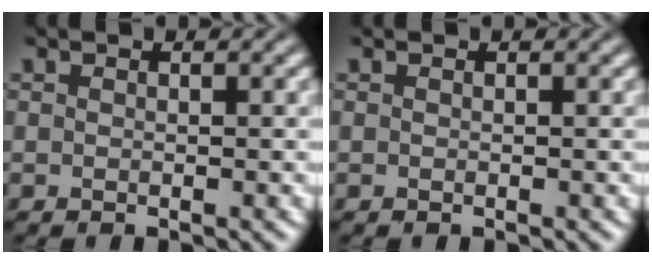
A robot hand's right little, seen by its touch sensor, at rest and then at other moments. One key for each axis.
{"total": 0.0}